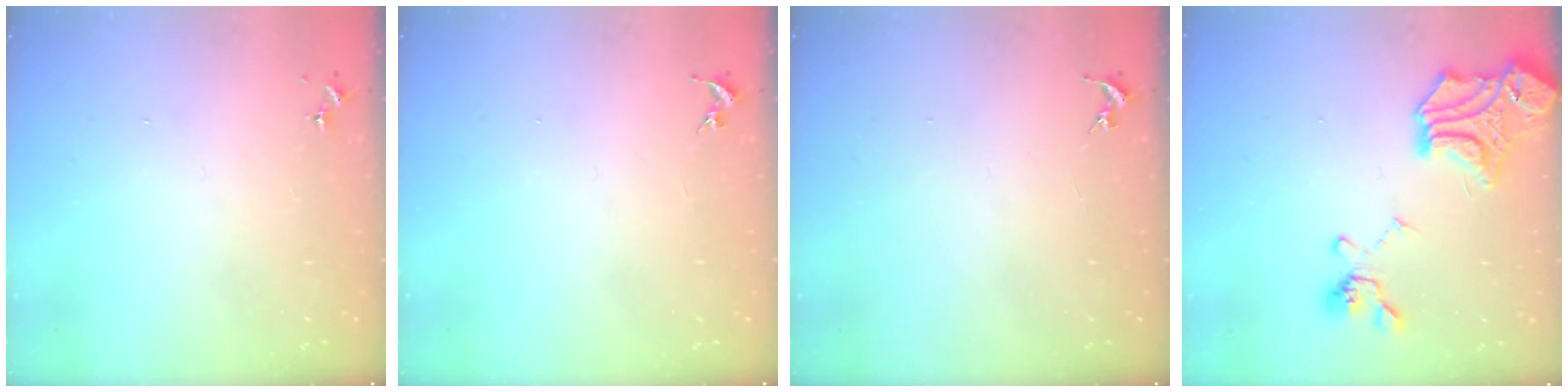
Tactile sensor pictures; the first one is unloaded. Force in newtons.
{"total": 0.0}
{"total": 0.0}
{"total": 20.9, "press": 20.7, "slide": 2.1}